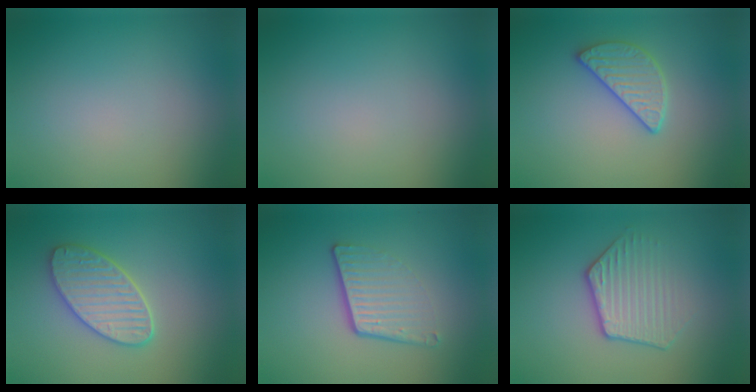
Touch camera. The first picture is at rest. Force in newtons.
{"total": 0.0}
{"total": 2.9, "press": 2.6, "slide": 1.1}
{"total": 4.2, "press": 3.9, "slide": 1.5}
{"total": 4.2, "press": 2.8, "slide": 3.2}
{"total": 3.6, "press": 3.1, "slide": 1.8}